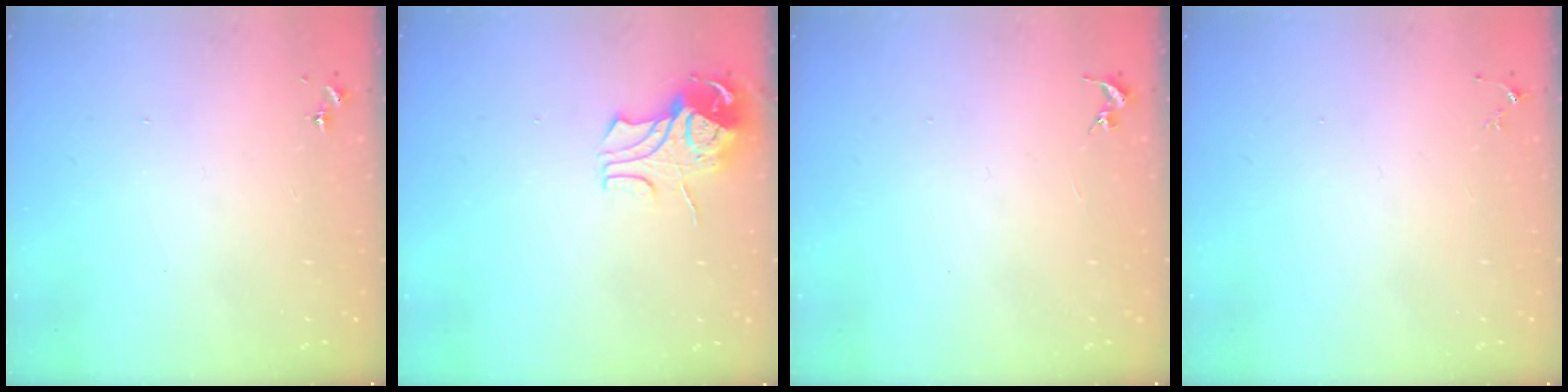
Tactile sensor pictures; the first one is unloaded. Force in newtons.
{"total": 8.7, "press": 8.6, "slide": 1.1}
{"total": 0.0}
{"total": 3.4, "press": 3.4, "slide": 0.4}